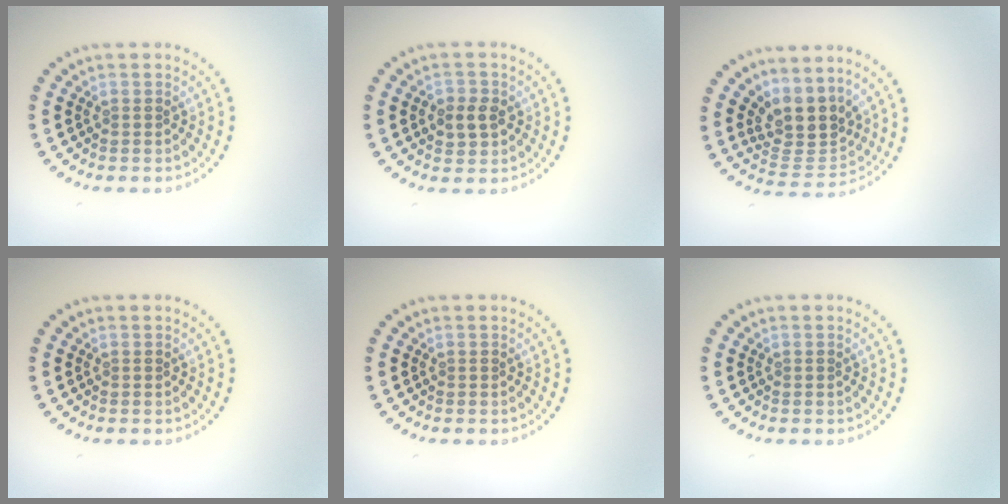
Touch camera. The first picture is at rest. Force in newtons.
{"total": 2.5, "press": 2.4, "slide": 0.4}
{"total": 4.1, "press": 3.4, "slide": 2.3}
{"total": 0.0}
{"total": 0.0}
{"total": 0.0}